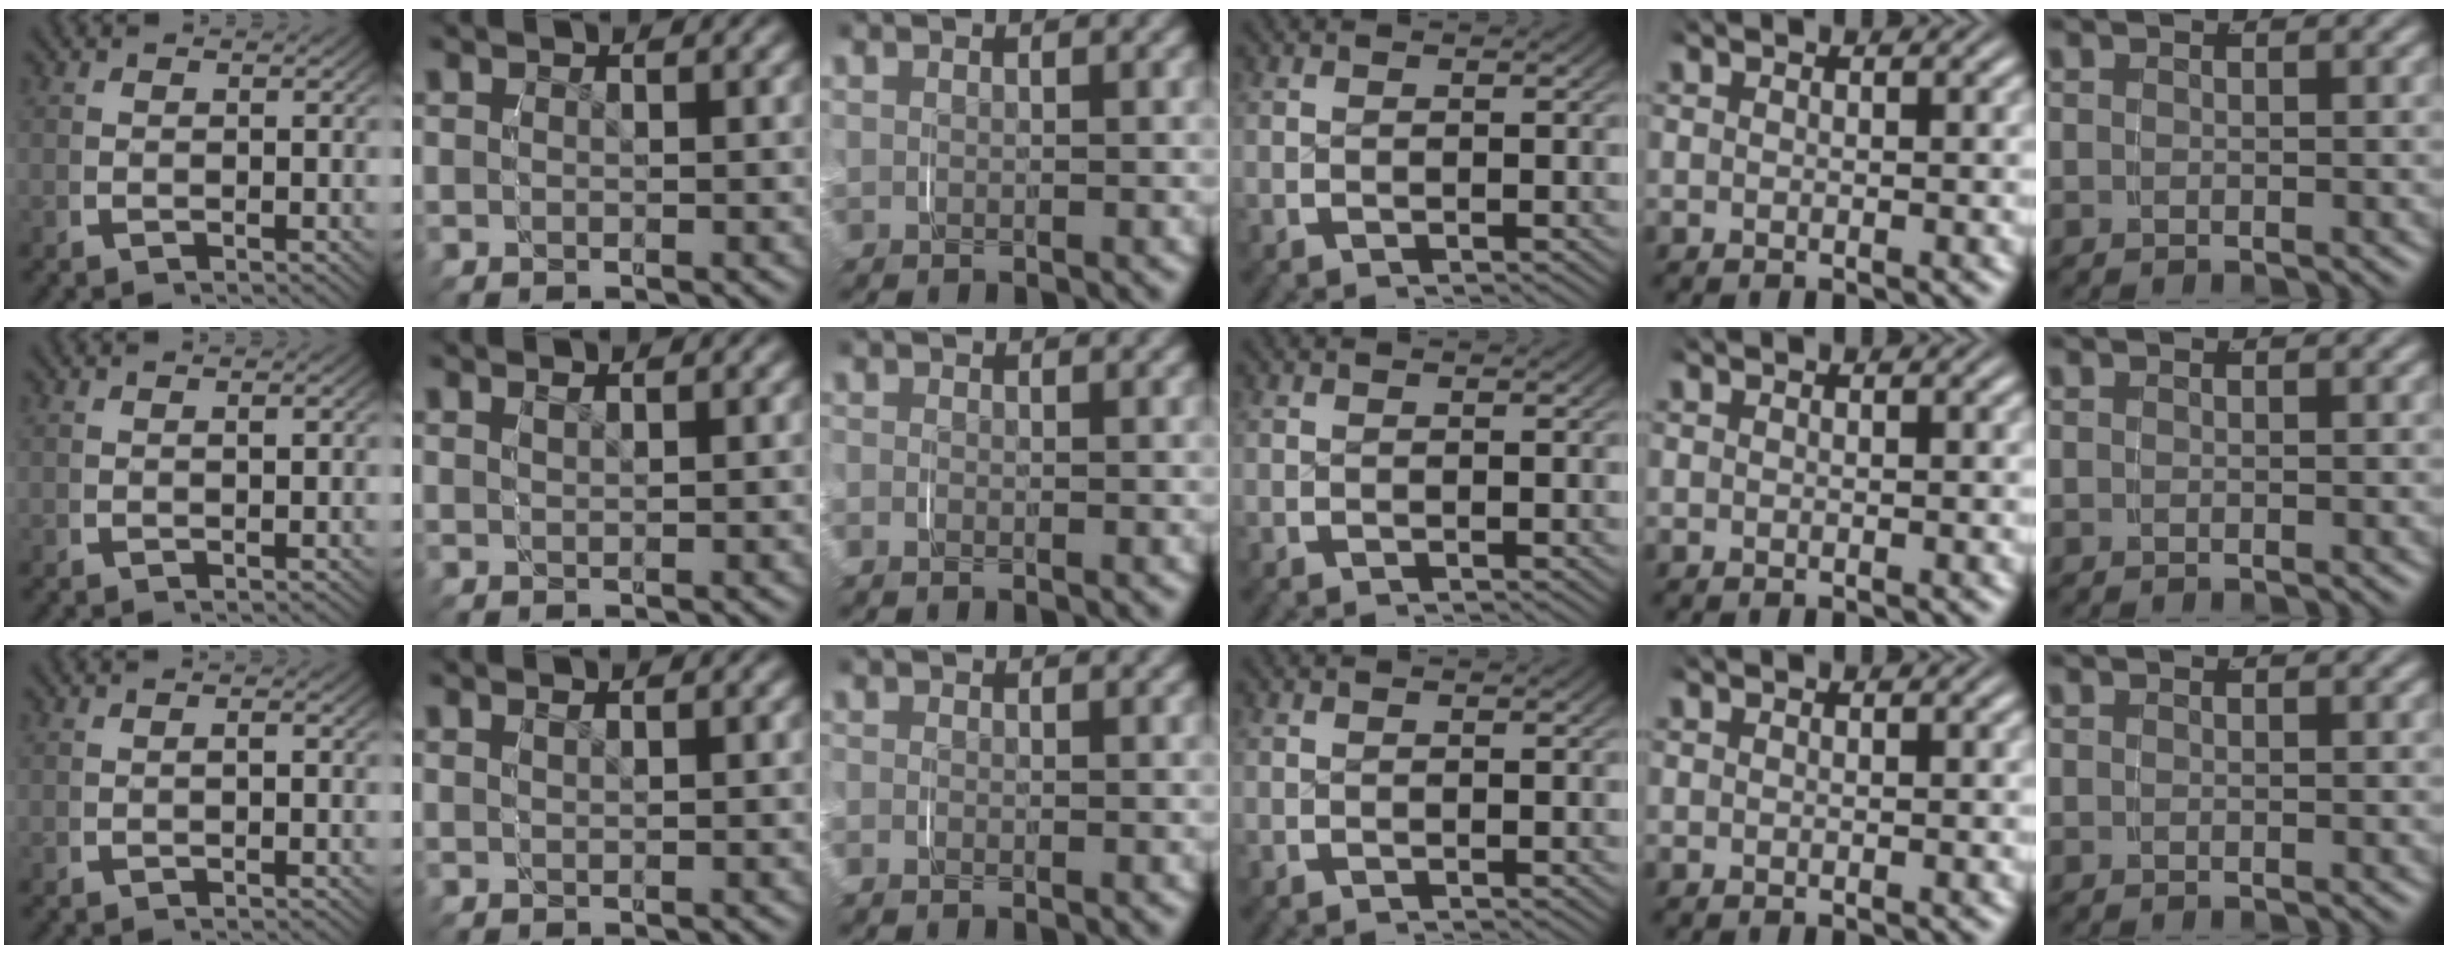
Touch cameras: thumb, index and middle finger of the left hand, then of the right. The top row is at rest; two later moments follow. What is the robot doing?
{"motion": "grasp_and_lifting", "object": "paper"}